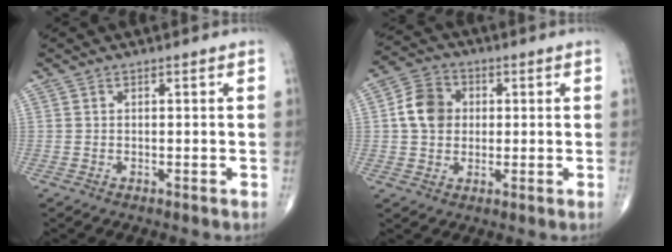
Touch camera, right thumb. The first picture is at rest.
{"total": 8.2, "force": [0.9, 6.7, 4.7], "torque": [-0.069, 0.011, 0.008]}